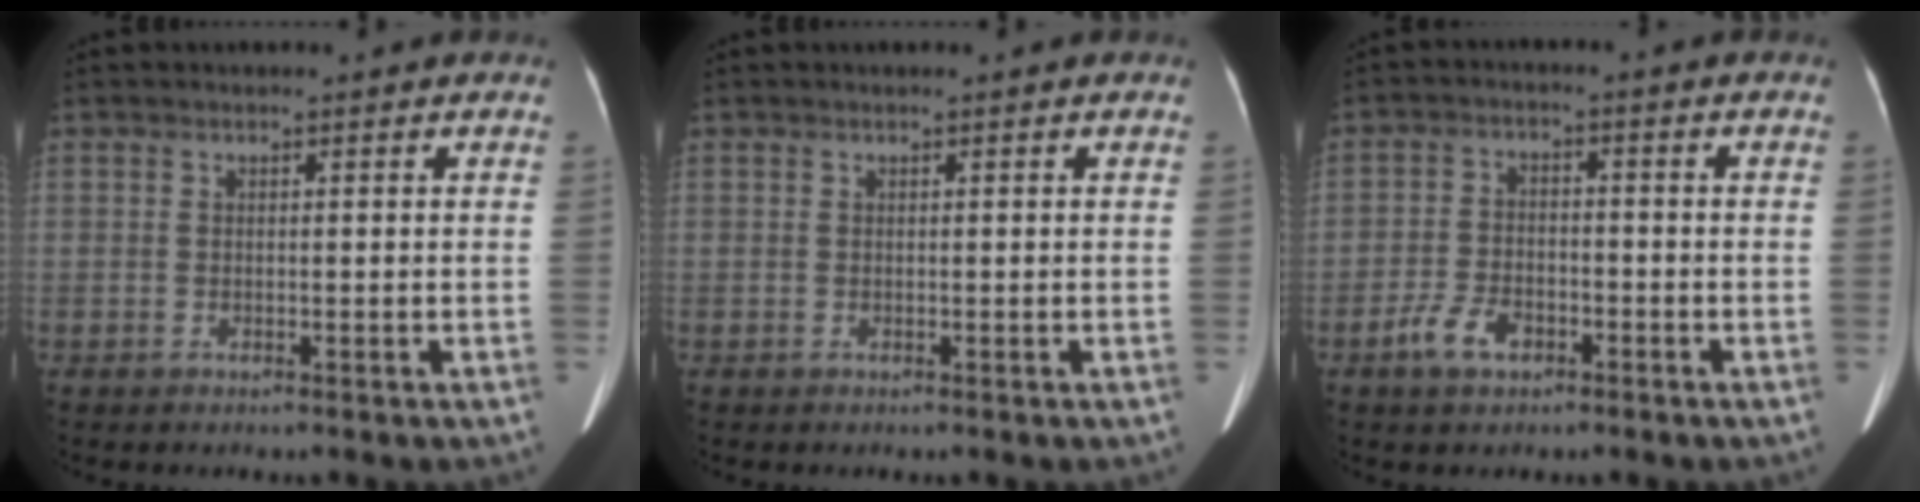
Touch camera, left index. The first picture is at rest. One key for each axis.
{"total": 0.0}
{"total": 5.4, "fx": -4.3, "fy": 2.5, "fz": 2.3, "tx": -0.052, "ty": 0.000, "tz": -0.077}